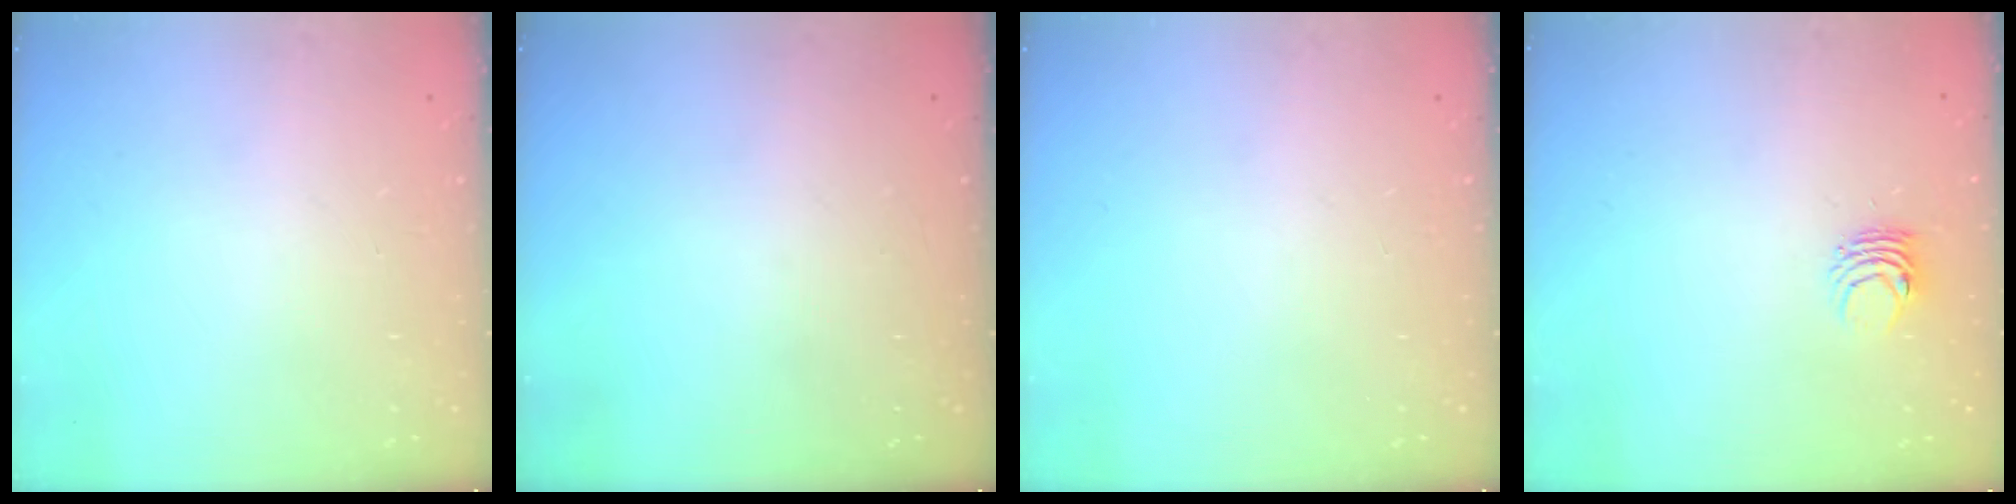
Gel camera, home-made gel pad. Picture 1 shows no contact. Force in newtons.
{"total": 0.0}
{"total": 0.0}
{"total": 4.2, "press": 4.2, "slide": 0.4}